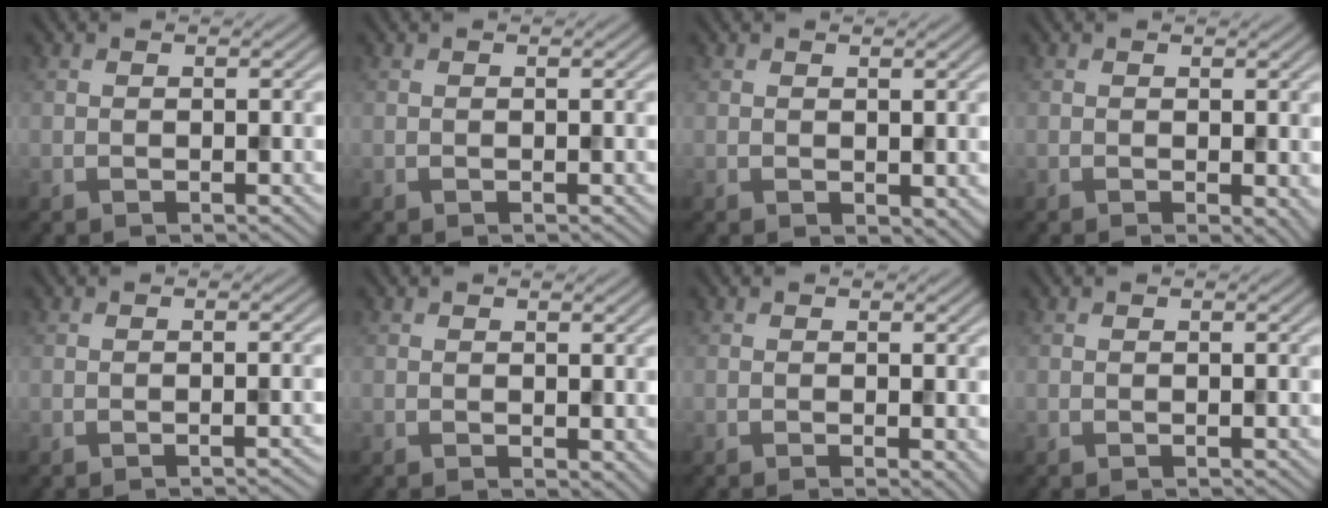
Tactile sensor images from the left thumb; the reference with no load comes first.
{"total": 0.0}
{"total": 1.2, "force": [0.3, 0.8, 0.8], "torque": [-0.013, -0.005, 0.010]}
{"total": 1.7, "force": [-0.1, 0.8, 1.5], "torque": [-0.018, -0.007, 0.001]}
{"total": 1.2, "force": [-0.6, 0.2, 0.9], "torque": [-0.008, 0.004, -0.013]}
{"total": 1.0, "force": [0.2, 0.7, 0.8], "torque": [-0.009, -0.004, 0.007]}
{"total": 1.1, "force": [-0.1, 0.2, 1.0], "torque": [-0.013, -0.007, -0.004]}
{"total": 0.0}